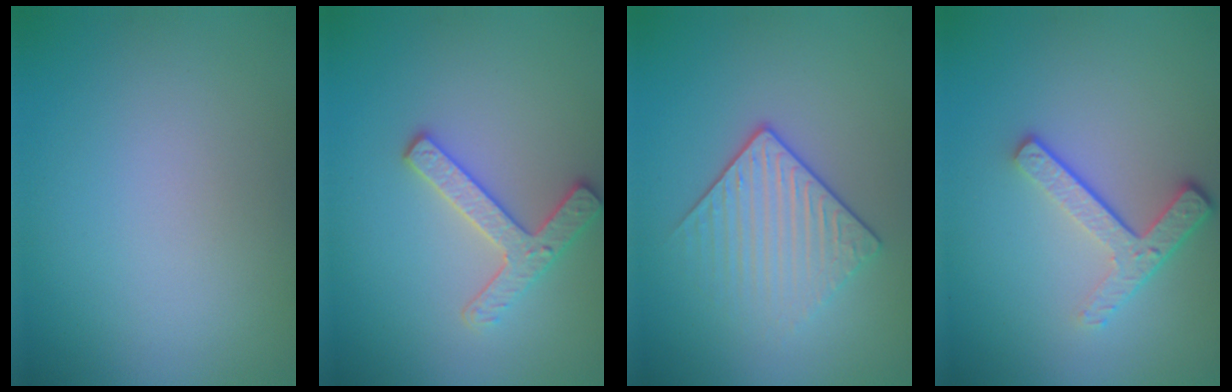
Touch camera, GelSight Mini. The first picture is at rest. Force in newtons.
{"total": 2.8, "press": 2.7, "slide": 0.9}
{"total": 3.4, "press": 2.9, "slide": 1.9}
{"total": 3.7, "press": 2.7, "slide": 2.5}